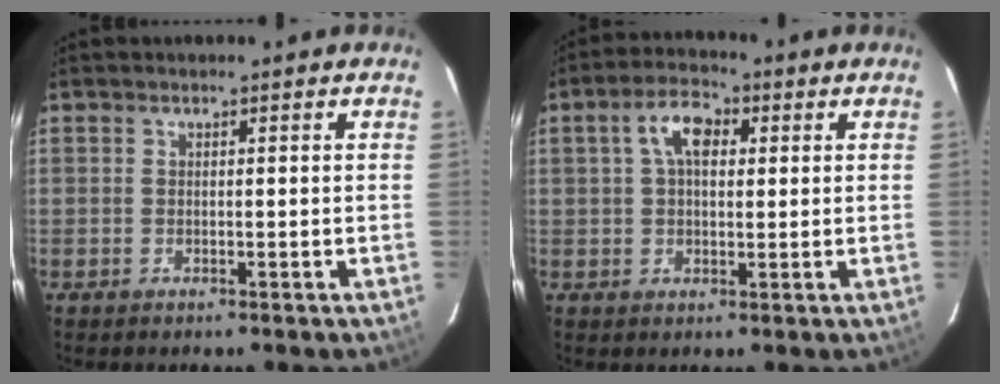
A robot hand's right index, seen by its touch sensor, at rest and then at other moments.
{"total": 6.4, "force": [1.7, 3.7, 4.9], "torque": [-0.090, 0.022, 0.030]}